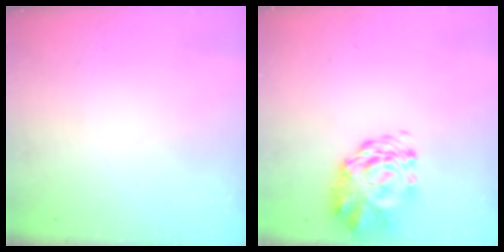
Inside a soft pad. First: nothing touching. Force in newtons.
{"total": 3.0, "press": 2.8, "slide": 1.1}